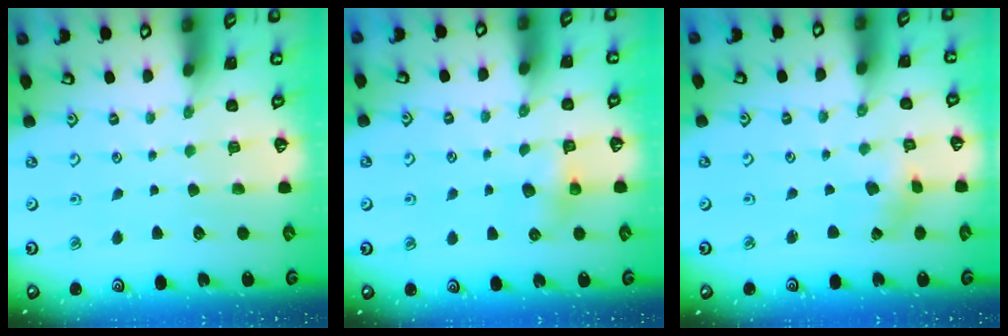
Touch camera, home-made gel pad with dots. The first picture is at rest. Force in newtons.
{"total": 5.1, "press": 5.1, "slide": 0.4}
{"total": 1.8, "press": 1.8, "slide": 0.3}